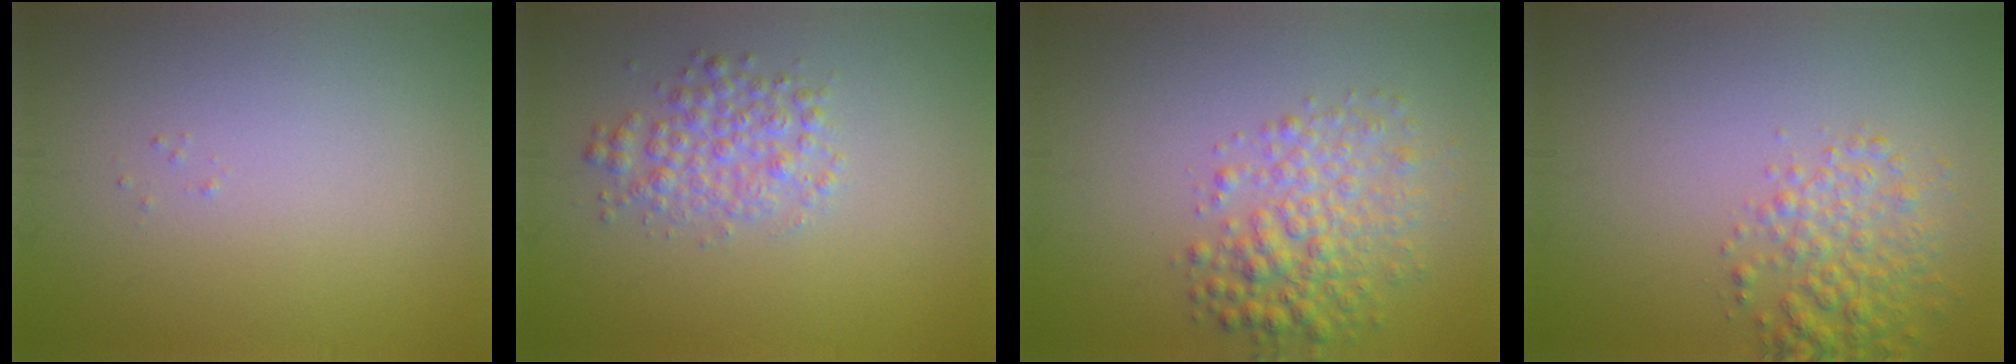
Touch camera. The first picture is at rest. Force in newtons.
{"total": 2.8, "press": 2.8, "slide": 0.1}
{"total": 4.2, "press": 4.2, "slide": 0.1}
{"total": 3.4, "press": 3.4, "slide": 0.1}